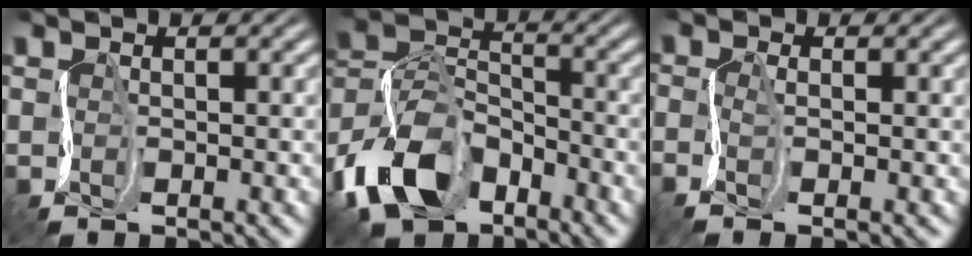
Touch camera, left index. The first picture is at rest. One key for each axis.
{"total": 9.8, "fx": -6.2, "fy": 5.5, "fz": 5.2, "tx": -0.107, "ty": 0.002, "tz": -0.139}
{"total": 1.4, "fx": -0.3, "fy": 0.1, "fz": 1.4, "tx": -0.031, "ty": 0.000, "tz": -0.012}